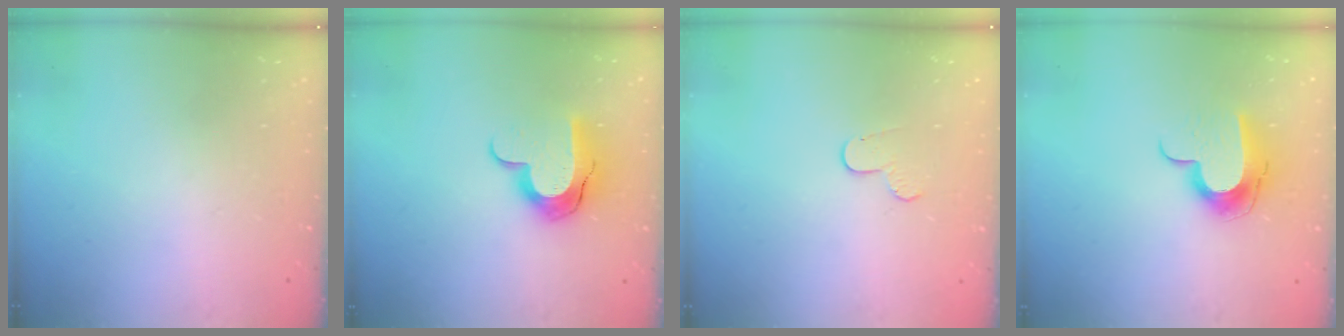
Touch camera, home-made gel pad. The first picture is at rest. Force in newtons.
{"total": 11.1, "press": 11.1, "slide": 0.8}
{"total": 5.7, "press": 5.7, "slide": 0.5}
{"total": 11.2, "press": 11.1, "slide": 0.7}